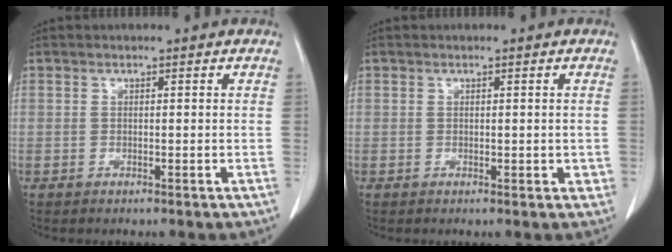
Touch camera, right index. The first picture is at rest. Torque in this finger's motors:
{"motor_torque": [0.23, 0.26, 0.17, 0.10]}